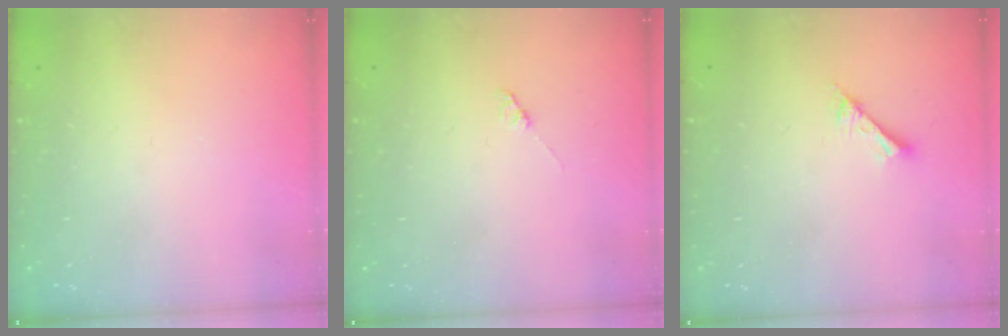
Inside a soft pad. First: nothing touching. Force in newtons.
{"total": 0.9, "press": 0.8, "slide": 0.2}
{"total": 2.6, "press": 2.6, "slide": 0.1}